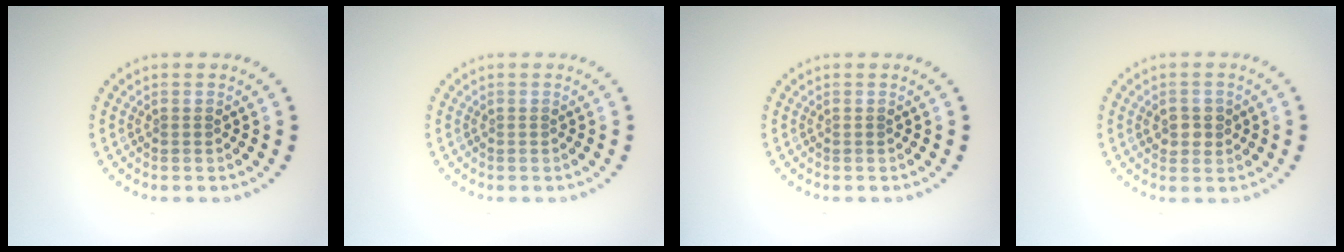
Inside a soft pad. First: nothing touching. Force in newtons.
{"total": 0.0}
{"total": 0.0}
{"total": 1.9, "press": 1.9, "slide": 0.5}